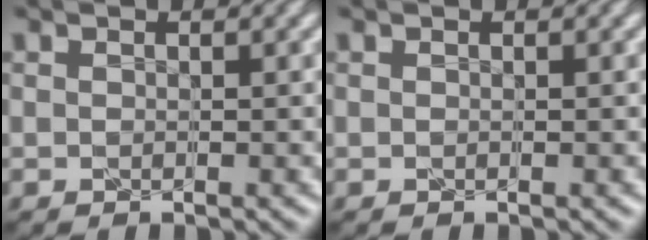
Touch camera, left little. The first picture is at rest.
{"total": 0.0}